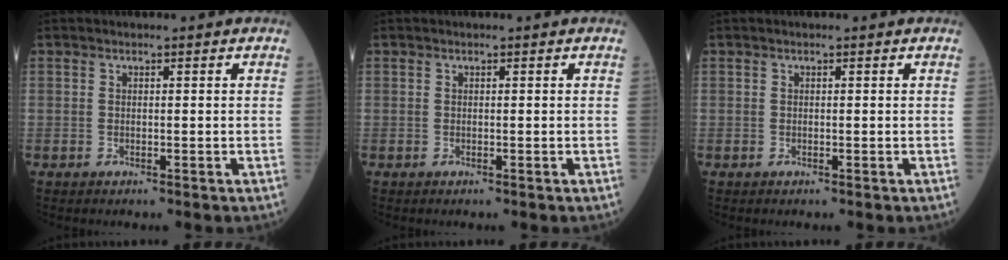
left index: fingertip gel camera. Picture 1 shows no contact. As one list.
[{"total": 0.0}, {"total": 0.0}]